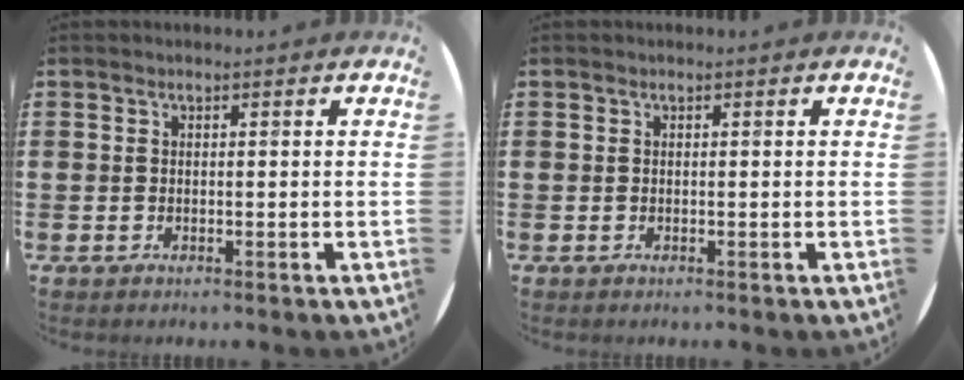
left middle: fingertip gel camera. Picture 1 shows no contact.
{"total": 0.0}